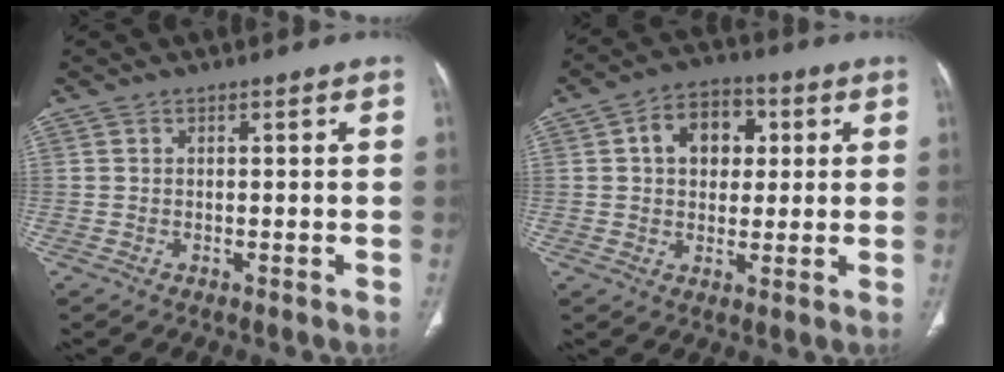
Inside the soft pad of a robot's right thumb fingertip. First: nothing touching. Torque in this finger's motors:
{"motor_torque": [1.34, 1.26, 0.44, -0.50, 0.05]}